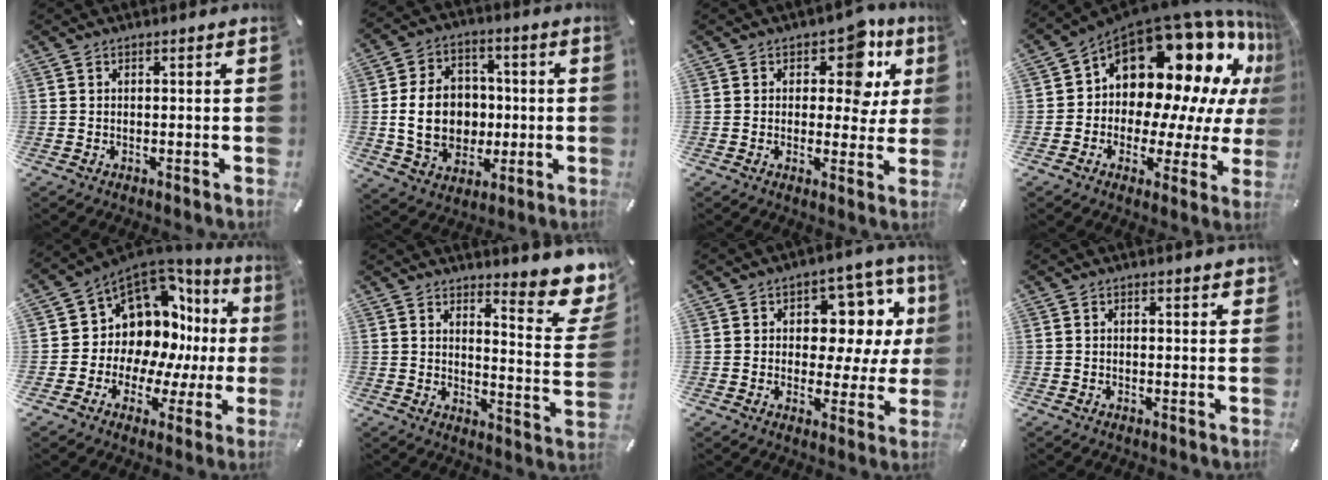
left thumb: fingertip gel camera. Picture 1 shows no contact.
{"total": 14.6, "force": [-0.9, 11.7, 8.6], "torque": [-0.177, 0.014, -0.011]}
{"total": 11.4, "force": [4.7, 6.9, 7.7], "torque": [-0.083, -0.024, 0.075]}
{"total": 19.9, "force": [10.4, 12.1, 11.8], "torque": [-0.177, -0.103, 0.183]}
{"total": 11.2, "force": [4.9, 9.5, 3.4], "torque": [-0.049, -0.085, 0.098]}
{"total": 11.0, "force": [8.7, 3.4, 5.8], "torque": [-0.057, -0.085, 0.150]}
{"total": 11.5, "force": [4.1, 8.1, 7.1], "torque": [-0.075, -0.037, 0.068]}
{"total": 0.9, "force": [0.7, 0.2, 0.6], "torque": [-0.003, -0.004, 0.011]}